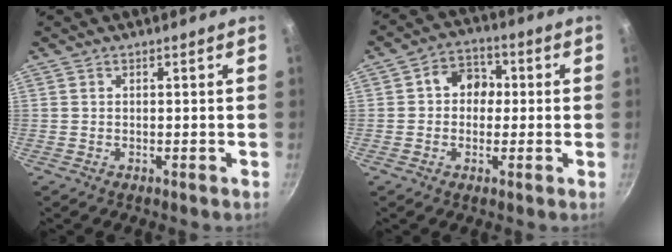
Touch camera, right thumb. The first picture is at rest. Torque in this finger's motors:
{"motor_torque": [0.69, 0.85, 0.04, 0.08, 0.11]}